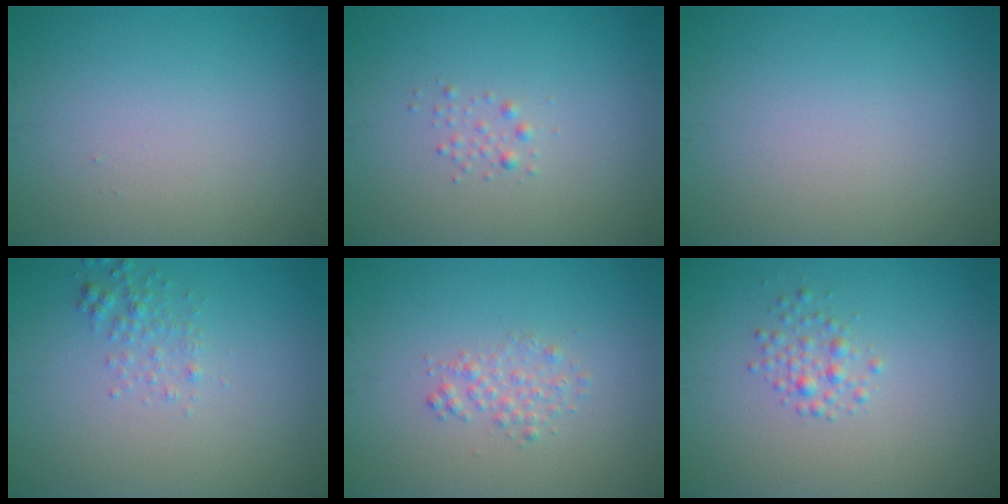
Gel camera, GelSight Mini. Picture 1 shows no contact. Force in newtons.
{"total": 0.8, "press": 0.8, "slide": 0.1}
{"total": 0.0}
{"total": 1.6, "press": 1.5, "slide": 0.2}
{"total": 1.5, "press": 1.5, "slide": 0.0}
{"total": 1.6, "press": 1.6, "slide": 0.1}